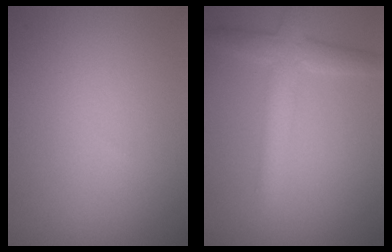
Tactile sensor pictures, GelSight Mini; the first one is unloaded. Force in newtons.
{"total": 3.7, "press": 3.7, "slide": 0.1}